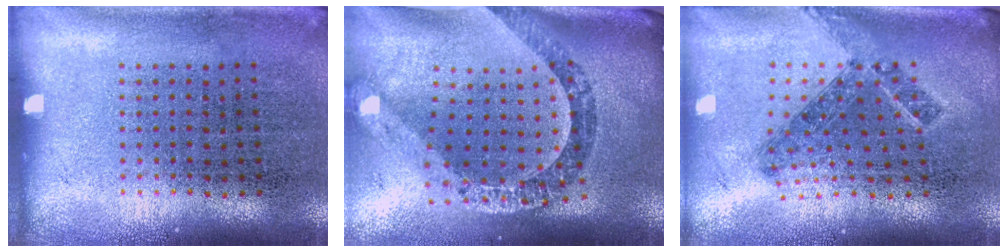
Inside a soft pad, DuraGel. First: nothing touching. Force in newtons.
{"total": 2.5, "press": 2.0, "slide": 1.5}
{"total": 1.0, "press": 0.9, "slide": 0.6}